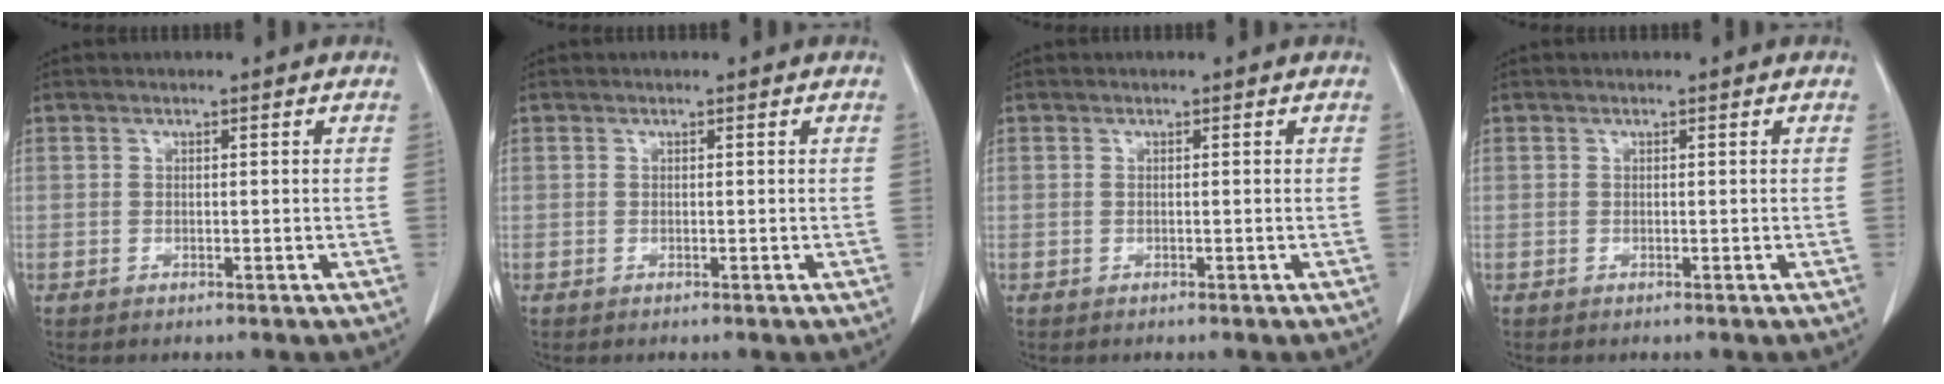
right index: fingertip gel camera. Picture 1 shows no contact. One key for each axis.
{"total": 0.0}
{"total": 0.0}
{"total": 0.0}